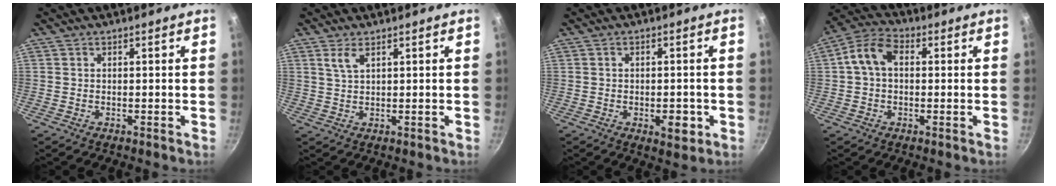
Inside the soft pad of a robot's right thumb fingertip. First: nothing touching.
{"total": 2.6, "force": [1.3, 0.8, 2.1], "torque": [-0.046, -0.005, 0.032]}
{"total": 4.8, "force": [-1.5, 2.4, 3.8], "torque": [-0.040, 0.007, -0.016]}
{"total": 7.9, "force": [0.8, 5.7, 5.5], "torque": [-0.089, 0.023, -0.002]}